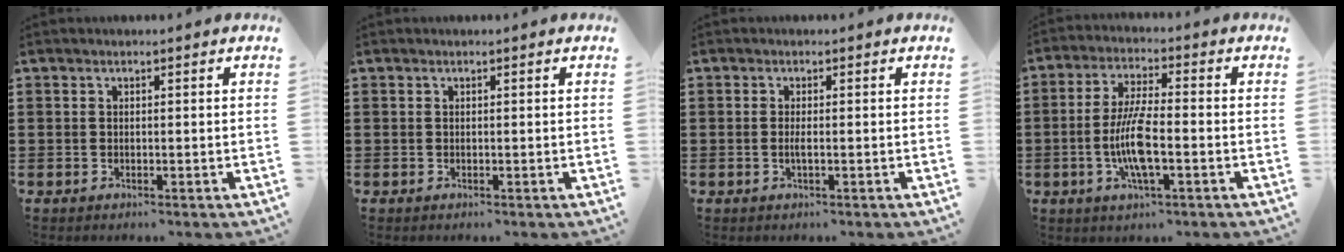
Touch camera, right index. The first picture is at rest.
{"total": 0.0}
{"total": 1.5, "force": [-0.4, 0.0, 1.5], "torque": [-0.028, -0.005, -0.007]}
{"total": 8.0, "force": [-2.1, 1.7, 7.5], "torque": [-0.169, -0.015, -0.046]}